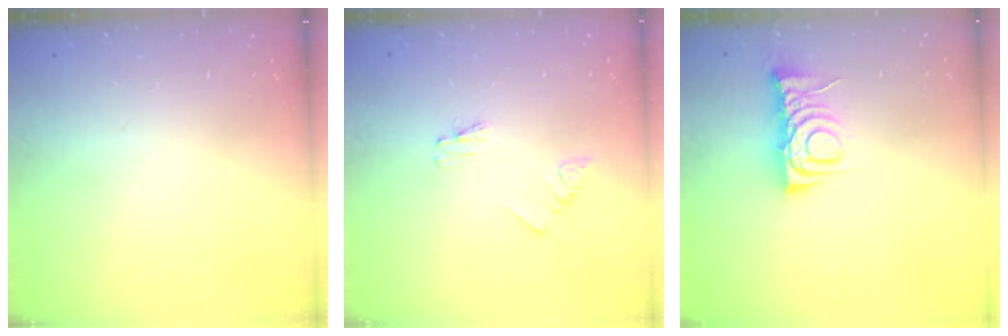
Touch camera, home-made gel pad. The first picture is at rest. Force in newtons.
{"total": 1.6, "press": 1.6, "slide": 0.2}
{"total": 6.8, "press": 6.8, "slide": 0.6}